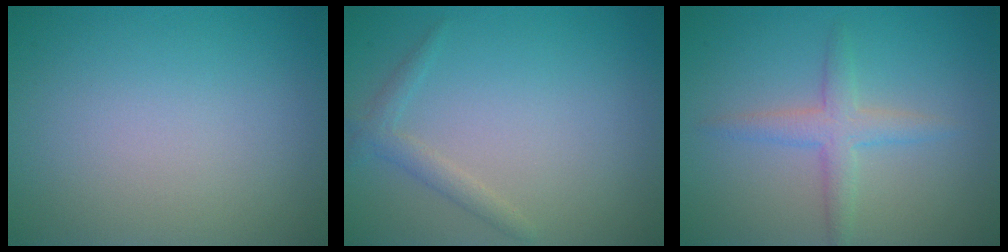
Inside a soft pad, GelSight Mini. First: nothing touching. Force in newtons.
{"total": 1.5, "press": 1.5, "slide": 0.1}
{"total": 2.7, "press": 2.7, "slide": 0.0}